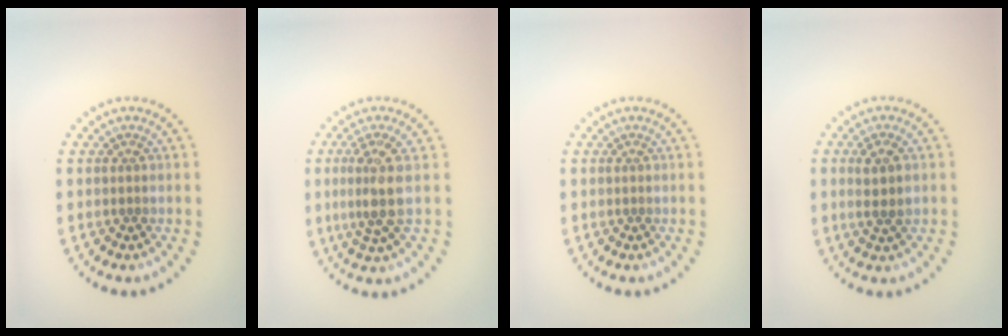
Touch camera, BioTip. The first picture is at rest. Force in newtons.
{"total": 3.1, "press": 2.4, "slide": 1.9}
{"total": 0.0}
{"total": 2.4, "press": 2.3, "slide": 0.9}